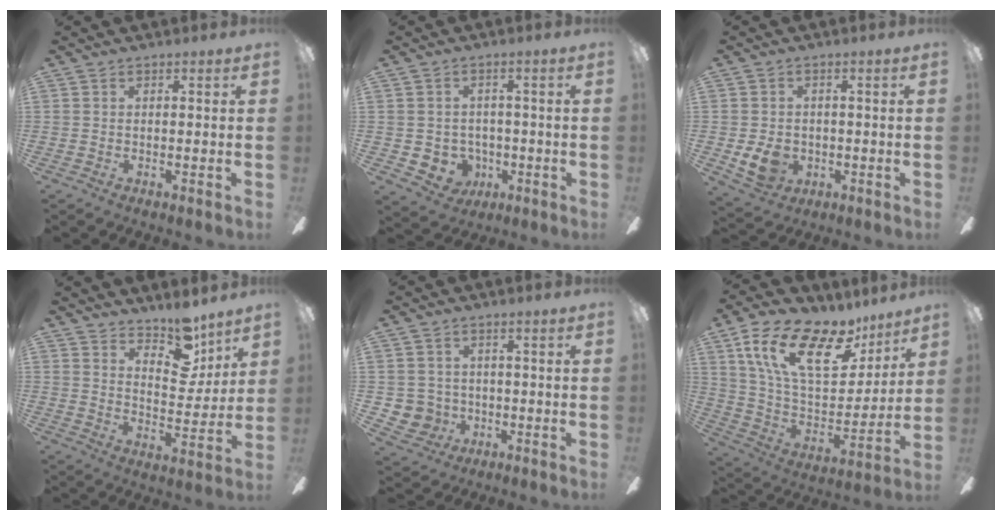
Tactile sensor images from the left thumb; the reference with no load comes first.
{"total": 5.3, "force": [-0.2, 5.2, 1.2], "torque": [-0.033, -0.001, 0.001]}
{"total": 6.5, "force": [-1.3, 5.5, 3.3], "torque": [-0.068, 0.005, -0.024]}
{"total": 10.5, "force": [8.5, 4.6, 4.0], "torque": [-0.045, -0.062, 0.154]}
{"total": 4.9, "force": [0.3, 4.9, 0.2], "torque": [-0.019, -0.001, 0.009]}
{"total": 23.4, "force": [12.2, 11.8, 16.1], "torque": [-0.287, -0.048, 0.217]}